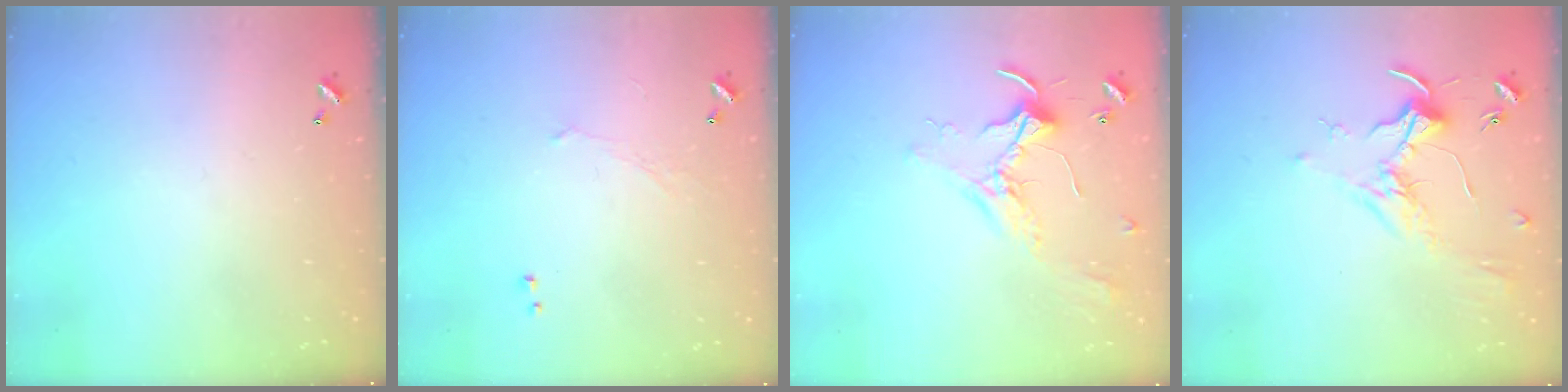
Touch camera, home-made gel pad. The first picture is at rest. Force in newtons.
{"total": 0.0}
{"total": 2.5, "press": 2.5, "slide": 0.5}
{"total": 1.6, "press": 1.4, "slide": 0.8}